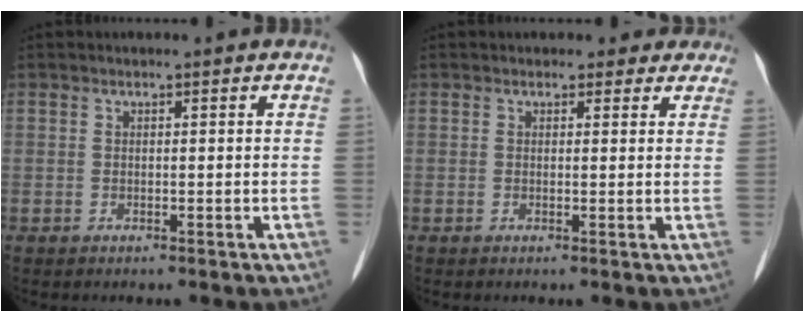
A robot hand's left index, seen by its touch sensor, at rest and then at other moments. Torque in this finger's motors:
{"motor_torque": [-0.32, 0.03, -0.12, -0.01]}